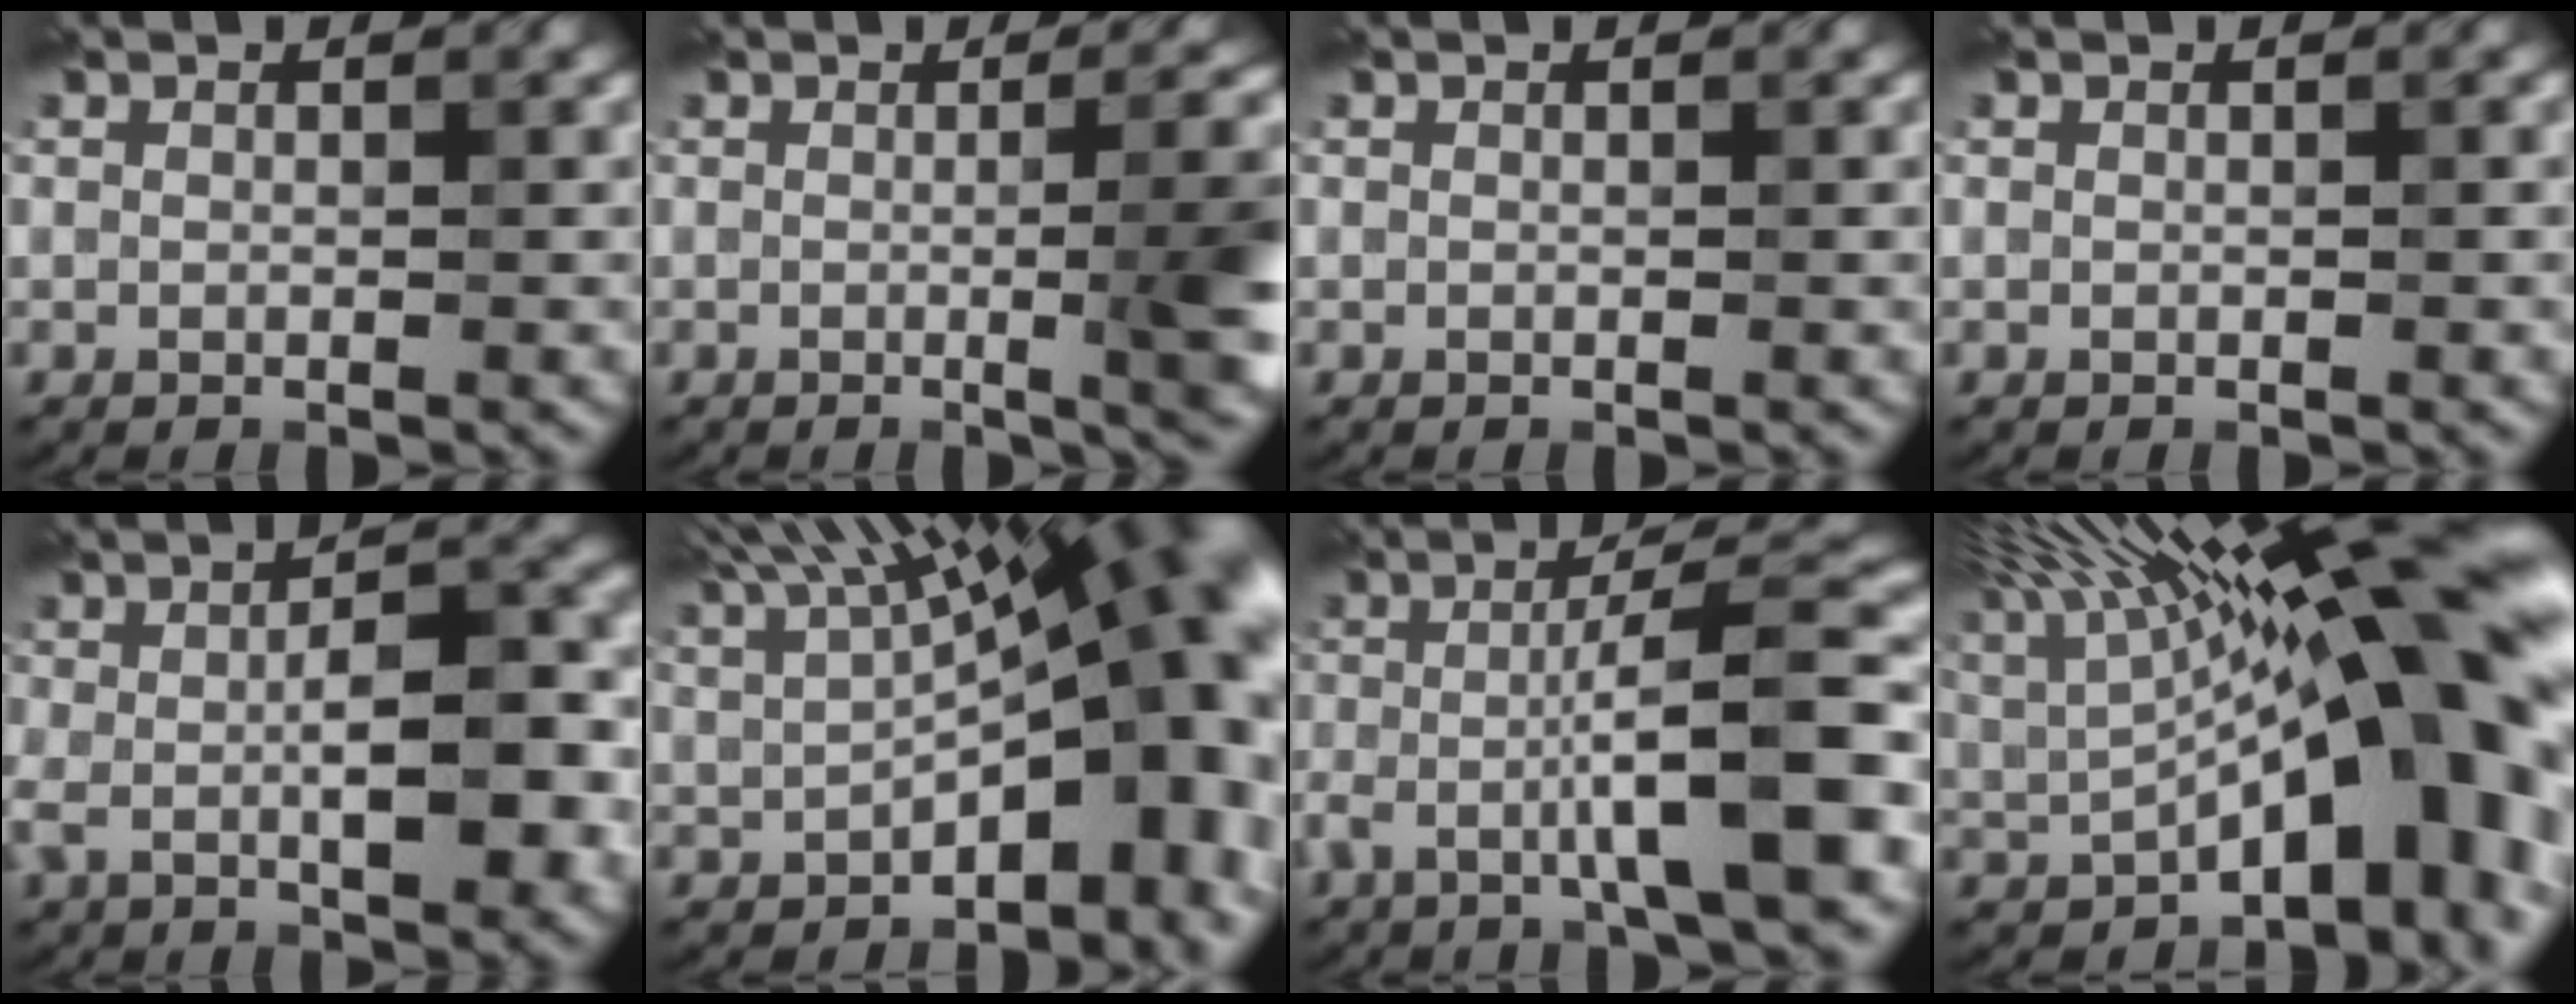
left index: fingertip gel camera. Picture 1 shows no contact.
{"total": 9.4, "force": [-0.4, 2.9, 8.9], "torque": [-0.079, 0.002, -0.001]}
{"total": 0.0}
{"total": 0.0}
{"total": 8.1, "force": [-0.9, 3.1, 7.4], "torque": [-0.124, 0.002, -0.018]}
{"total": 17.3, "force": [2.0, 8.5, 15.0], "torque": [-0.174, 0.011, 0.056]}
{"total": 9.2, "force": [-2.9, 1.4, 8.6], "torque": [-0.129, 0.017, -0.059]}
{"total": 17.9, "force": [3.8, 5.9, 16.5], "torque": [-0.204, 0.030, 0.069]}